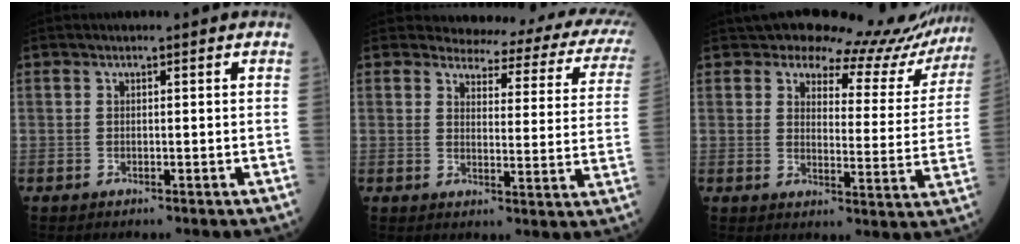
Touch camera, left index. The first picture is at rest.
{"total": 16.4, "force": [14.9, 3.8, 5.7], "torque": [-0.044, -0.053, 0.141]}
{"total": 14.1, "force": [13.8, 2.8, 1.2], "torque": [0.011, -0.055, 0.139]}